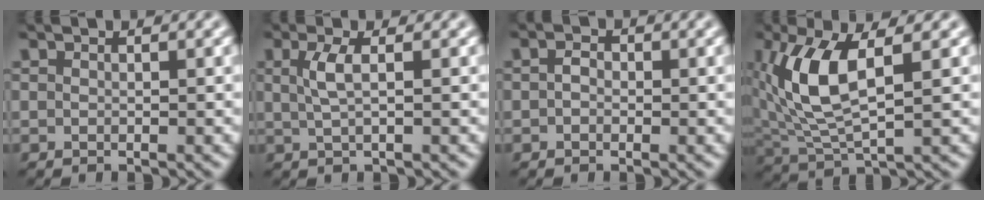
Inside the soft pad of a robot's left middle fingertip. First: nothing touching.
{"total": 2.2, "force": [0.5, 0.6, 2.1], "torque": [-0.044, 0.002, 0.009]}
{"total": 1.3, "force": [0.0, 0.9, 0.8], "torque": [-0.014, 0.001, -0.005]}
{"total": 7.2, "force": [1.7, 3.0, 6.3], "torque": [-0.144, -0.001, 0.034]}